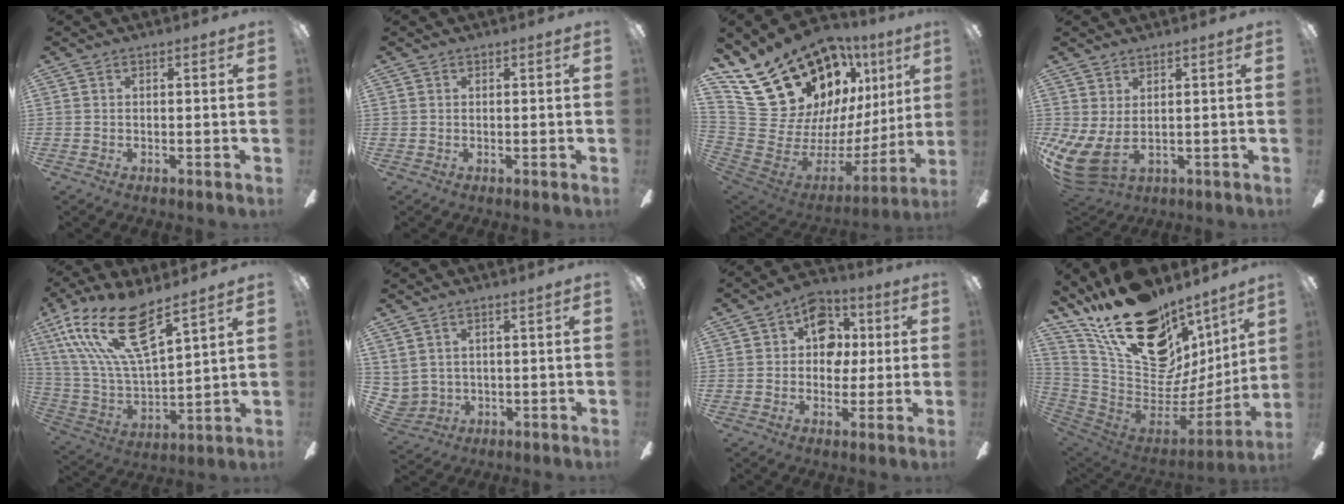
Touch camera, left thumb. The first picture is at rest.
{"total": 0.0}
{"total": 23.2, "force": [16.7, 13.4, 9.1], "torque": [-0.149, -0.122, 0.352]}
{"total": 7.5, "force": [0.8, 3.8, 6.4], "torque": [-0.155, -0.031, 0.019]}
{"total": 21.1, "force": [12.7, 7.4, 15.1], "torque": [-0.320, -0.069, 0.220]}
{"total": 3.8, "force": [2.8, 2.6, 0.4], "torque": [-0.023, -0.010, 0.055]}
{"total": 10.6, "force": [2.8, 8.5, 5.7], "torque": [-0.072, 0.002, 0.050]}
{"total": 28.5, "force": [17.2, 15.5, 16.5], "torque": [-0.280, -0.115, 0.340]}